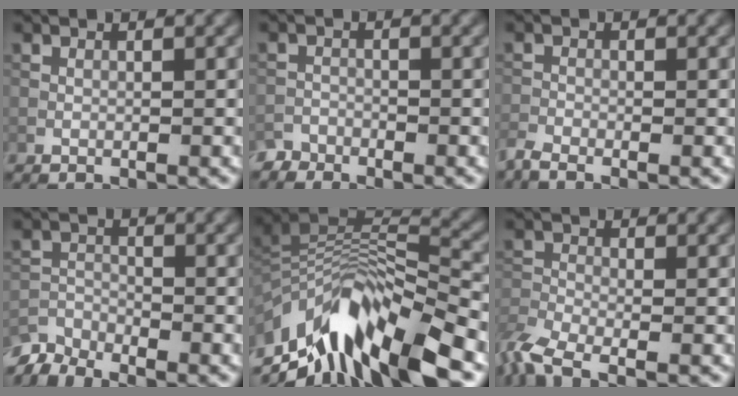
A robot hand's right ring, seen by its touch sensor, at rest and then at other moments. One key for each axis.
{"total": 1.7, "fx": -1.7, "fy": 0.5, "fz": -0.1, "tx": -0.002, "ty": 0.002, "tz": -0.032}
{"total": 1.9, "fx": -1.7, "fy": 0.3, "fz": 0.7, "tx": -0.021, "ty": -0.010, "tz": -0.045}
{"total": 3.7, "fx": -3.5, "fy": 0.8, "fz": 0.5, "tx": -0.011, "ty": -0.012, "tz": -0.076}
{"total": 12.5, "fx": -7.2, "fy": 4.6, "fz": 9.2, "tx": -0.185, "ty": 0.016, "tz": -0.124}
{"total": 5.2, "fx": -3.9, "fy": 1.7, "fz": 3.0, "tx": -0.068, "ty": -0.013, "tz": -0.091}